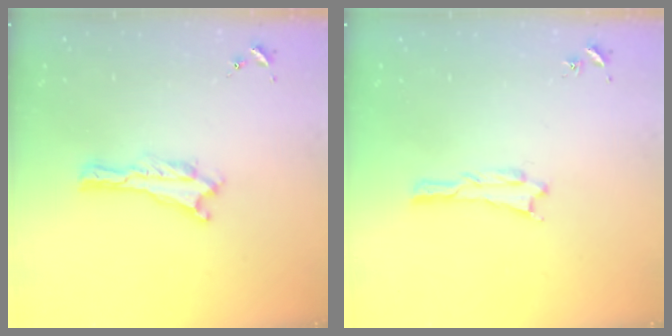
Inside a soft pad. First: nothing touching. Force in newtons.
{"total": 0.6, "press": 0.6, "slide": 0.1}